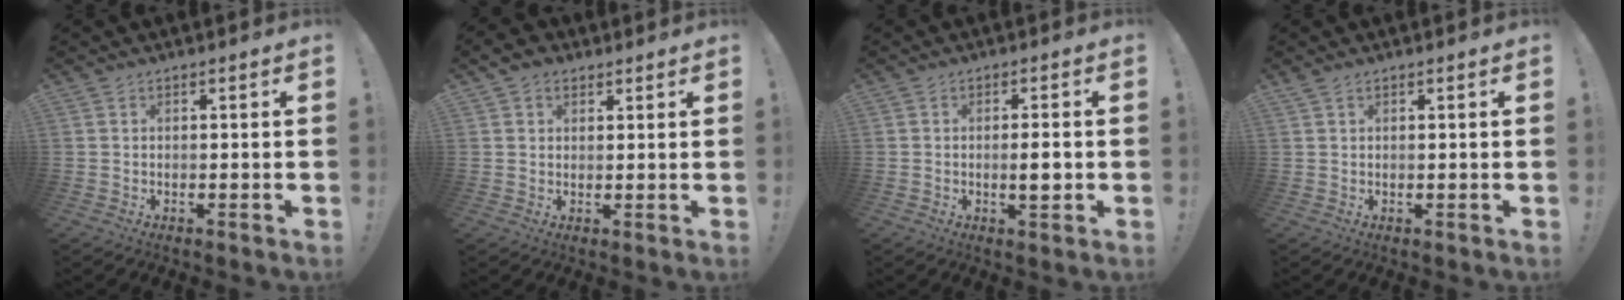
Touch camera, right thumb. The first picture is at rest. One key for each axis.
{"total": 3.9, "fx": 2.2, "fy": 2.9, "fz": 1.3, "tx": -0.011, "ty": -0.008, "tz": 0.039}
{"total": 3.8, "fx": -0.6, "fy": 0.5, "fz": 3.8, "tx": -0.048, "ty": -0.007, "tz": -0.013}
{"total": 1.0, "fx": 0.9, "fy": 0.1, "fz": 0.5, "tx": -0.002, "ty": -0.003, "tz": 0.016}